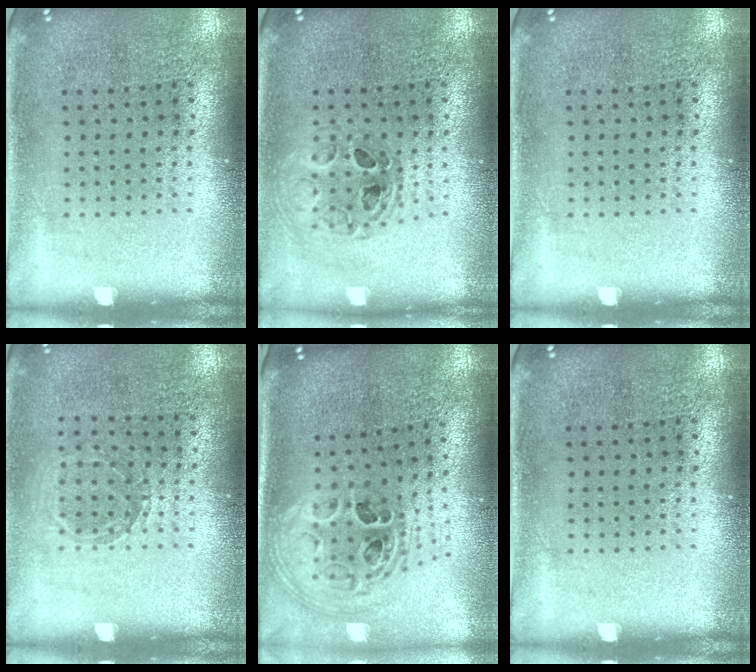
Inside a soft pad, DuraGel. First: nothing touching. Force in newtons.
{"total": 0.7, "press": 0.7, "slide": 0.1}
{"total": 0.0}
{"total": 0.9, "press": 0.9, "slide": 0.1}
{"total": 1.9, "press": 1.6, "slide": 1.1}
{"total": 0.0}